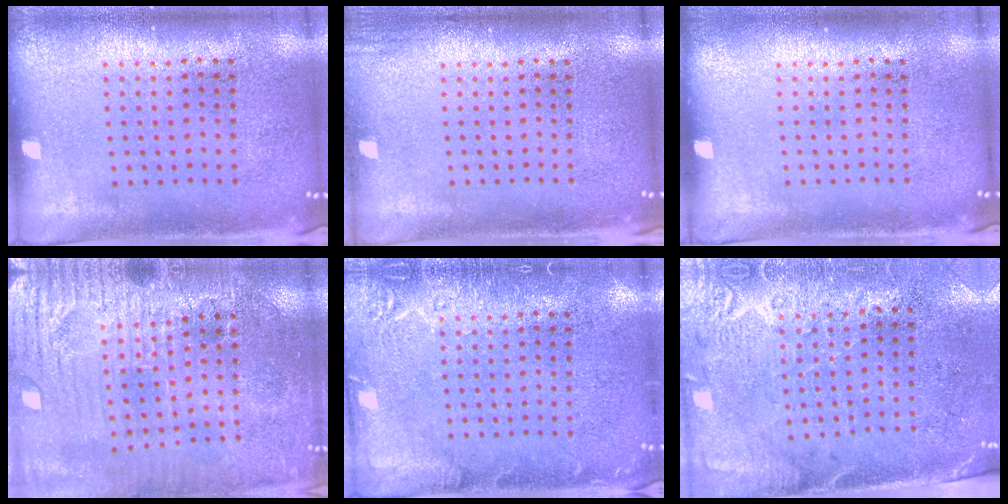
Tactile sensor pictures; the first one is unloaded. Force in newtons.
{"total": 0.9, "press": 0.9, "slide": 0.1}
{"total": 0.0}
{"total": 3.7, "press": 3.7, "slide": 0.1}
{"total": 2.4, "press": 2.4, "slide": 0.4}
{"total": 2.7, "press": 2.4, "slide": 1.4}